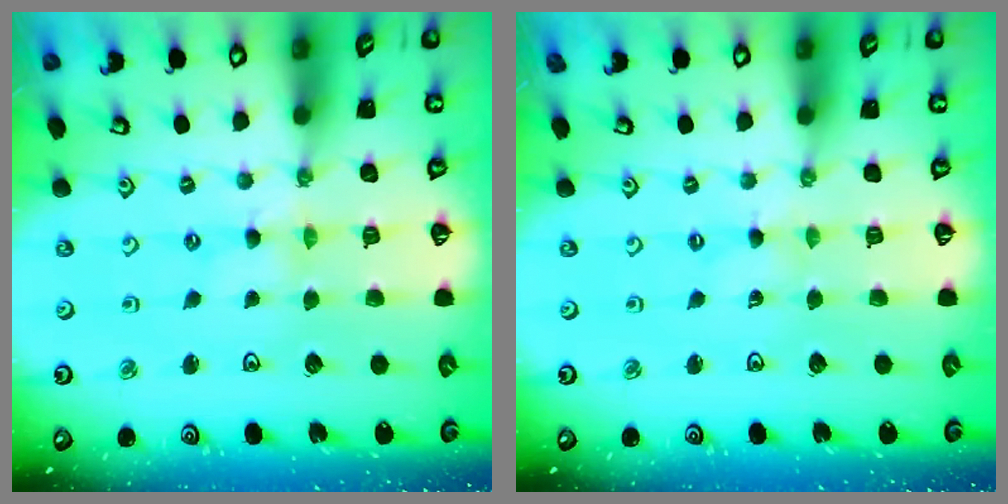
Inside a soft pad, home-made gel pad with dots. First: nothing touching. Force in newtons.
{"total": 0.0}